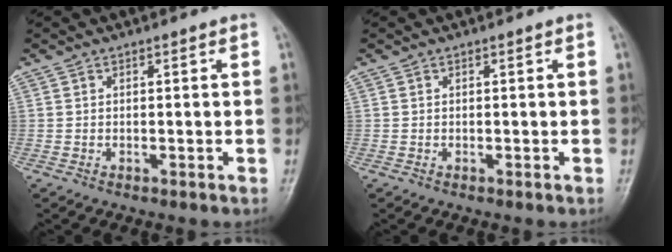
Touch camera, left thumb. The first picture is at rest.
{"total": 0.0}